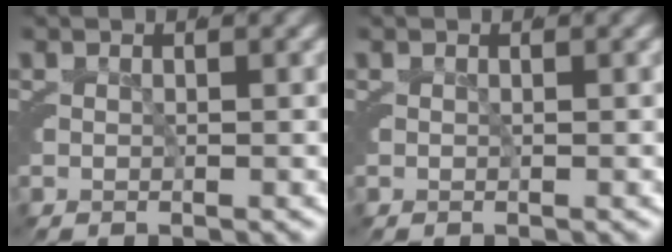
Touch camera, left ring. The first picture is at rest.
{"total": 0.0}